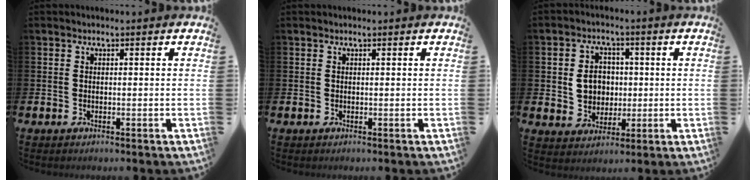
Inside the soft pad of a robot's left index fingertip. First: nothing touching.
{"total": 0.0}
{"total": 5.2, "force": [0.7, 4.6, 2.3], "torque": [-0.038, 0.009, 0.005]}